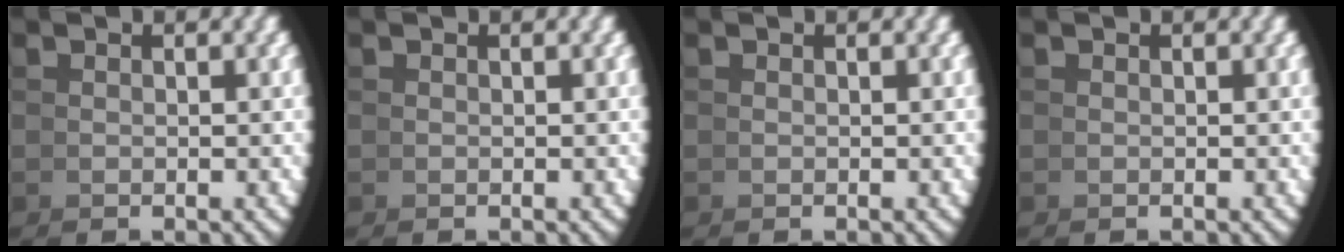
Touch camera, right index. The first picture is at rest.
{"total": 0.0}
{"total": 0.0}
{"total": 0.0}